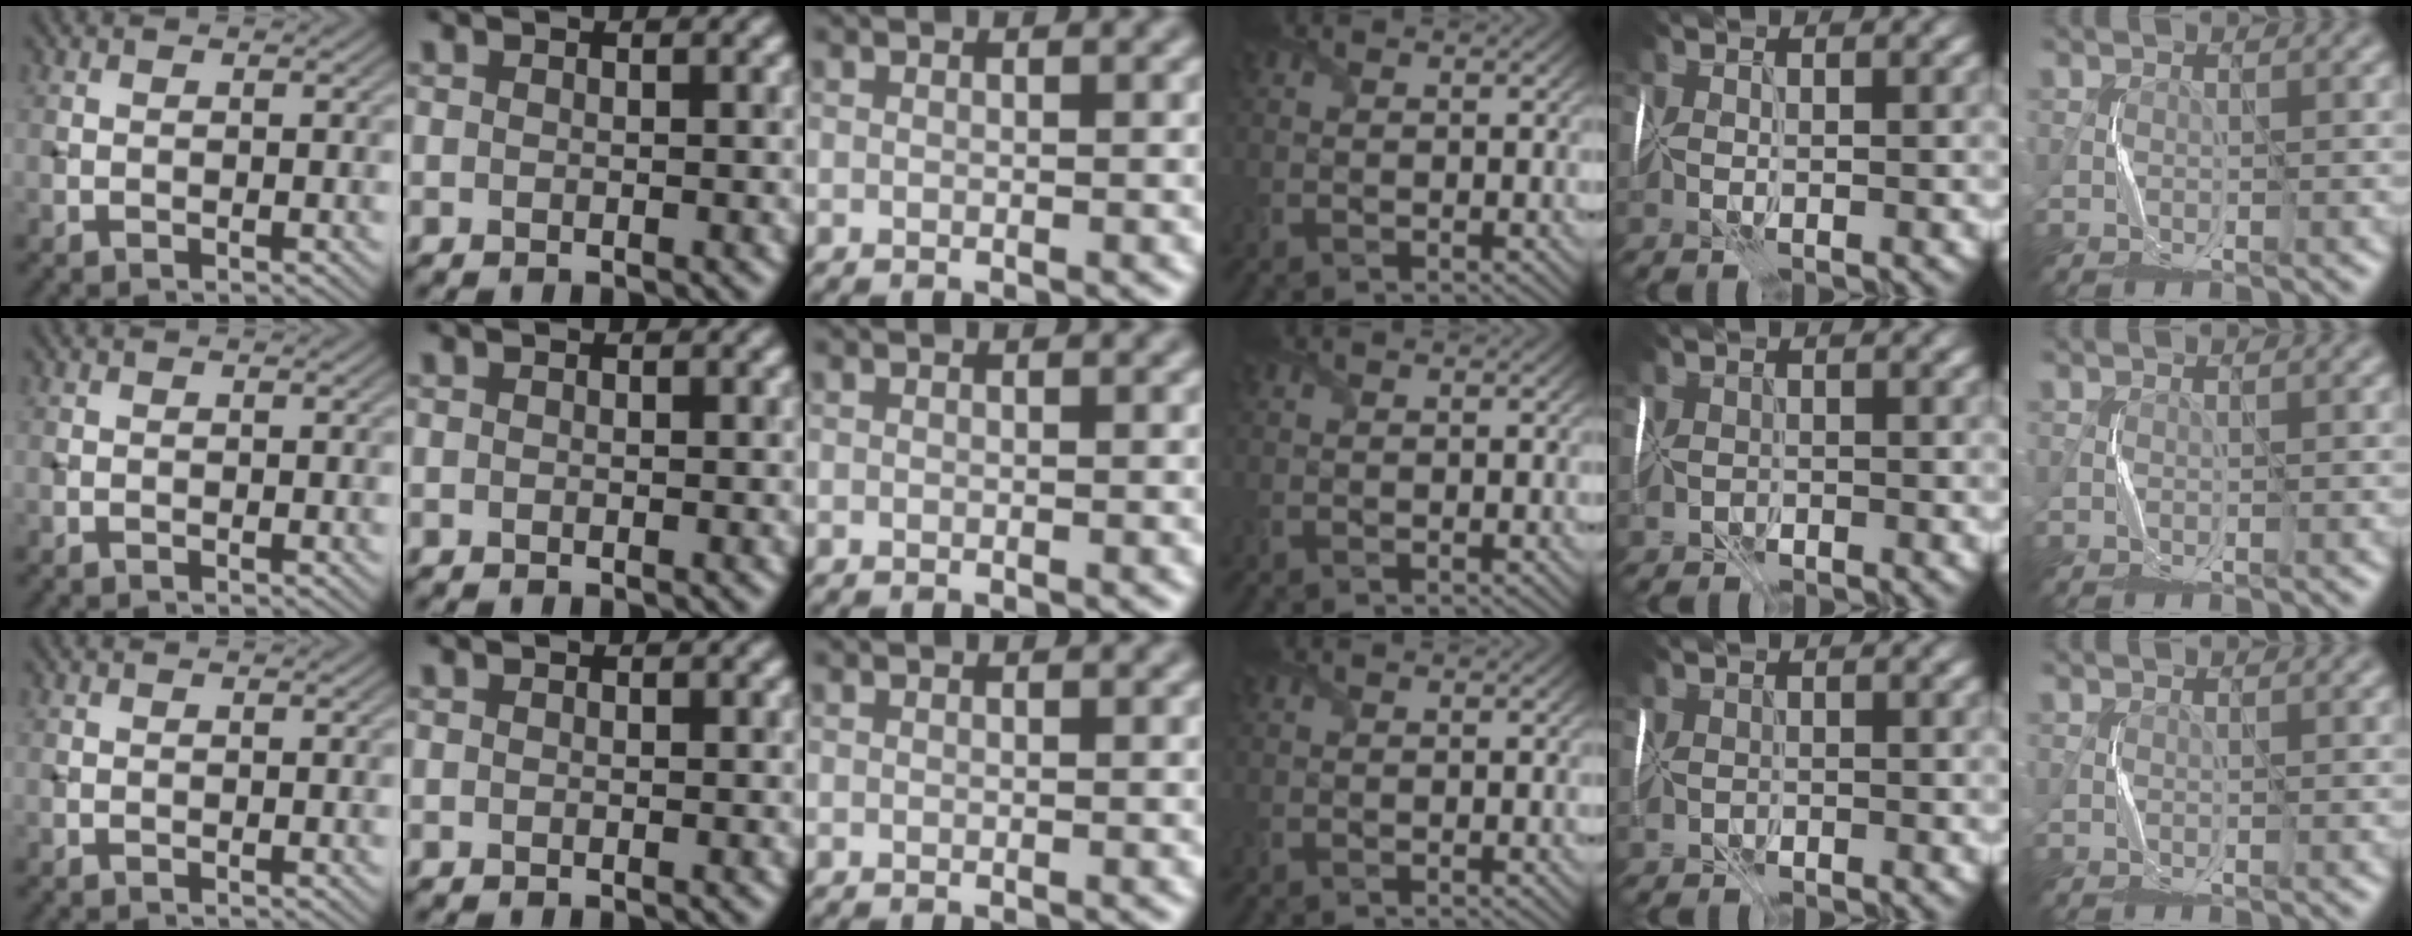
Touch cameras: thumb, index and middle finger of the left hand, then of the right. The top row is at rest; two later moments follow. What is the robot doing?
{"motion": "fold", "object": "tissue"}